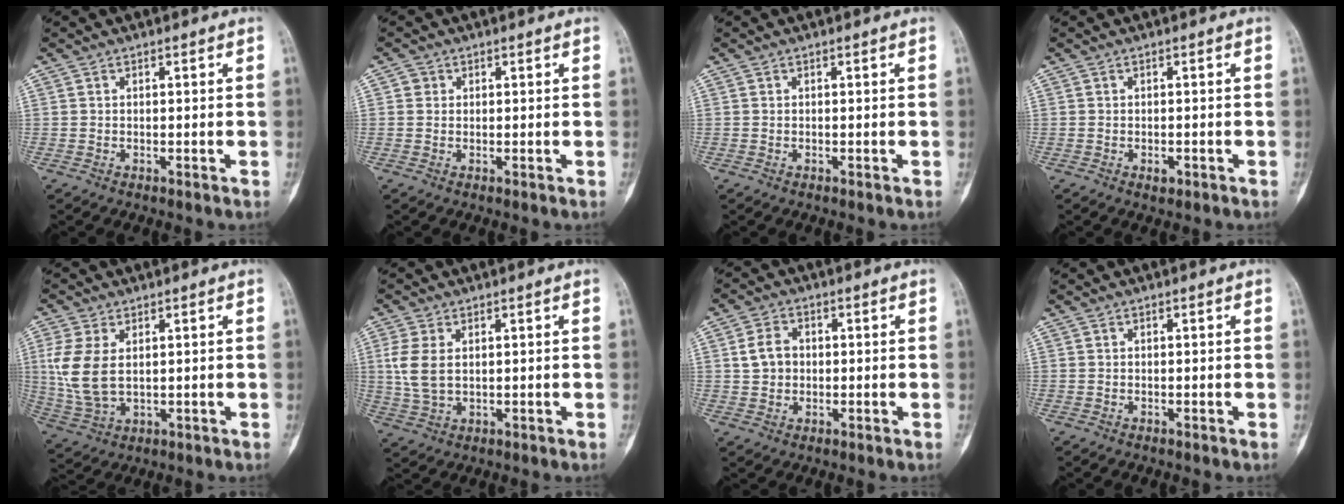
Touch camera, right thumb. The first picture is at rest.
{"total": 1.3, "force": [0.3, 1.2, 0.2], "torque": [0.004, 0.002, 0.003]}
{"total": 0.0}
{"total": 1.4, "force": [-0.6, 0.8, 1.0], "torque": [-0.011, 0.001, -0.008]}
{"total": 9.3, "force": [1.7, 5.4, 7.4], "torque": [-0.173, -0.007, 0.047]}
{"total": 6.3, "force": [1.3, 3.7, 4.9], "torque": [-0.116, -0.003, 0.032]}
{"total": 4.8, "force": [0.5, 3.9, 2.7], "torque": [-0.039, 0.008, 0.008]}
{"total": 0.0}